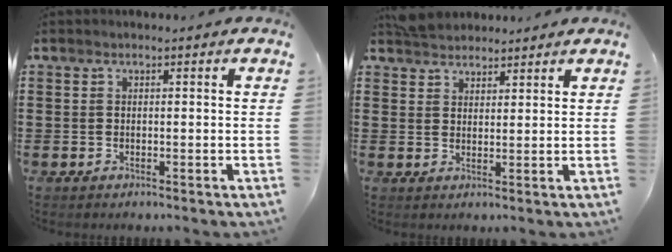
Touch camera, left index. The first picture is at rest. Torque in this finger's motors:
{"motor_torque": [0.04, 0.07, 0.02, -0.04]}